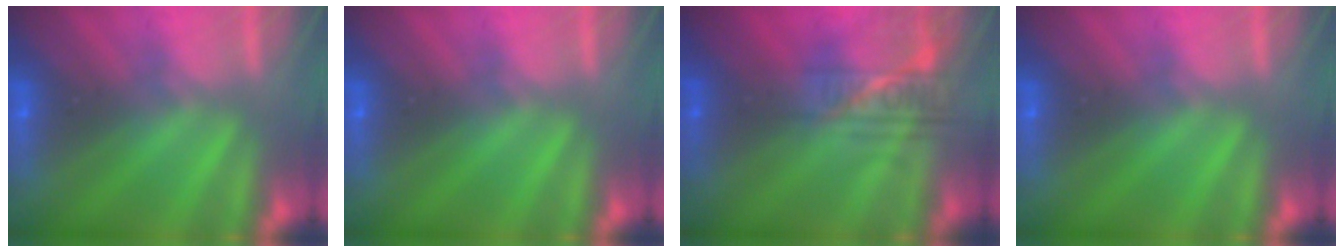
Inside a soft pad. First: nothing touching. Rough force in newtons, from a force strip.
{"total": 0.0}
{"total": 2.3}
{"total": 0.0}